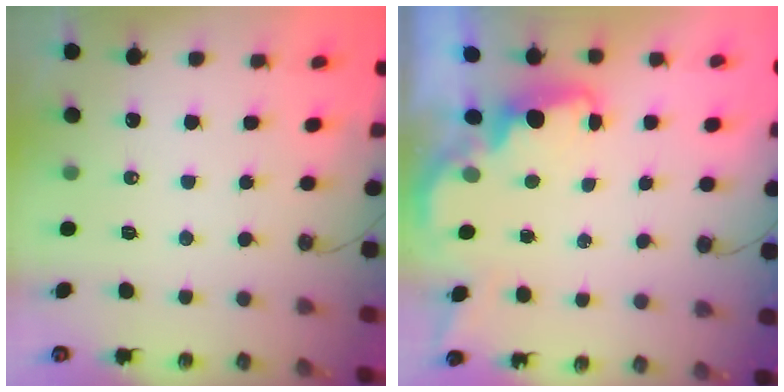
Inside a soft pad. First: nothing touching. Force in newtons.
{"total": 1.8, "press": 1.7, "slide": 0.7}